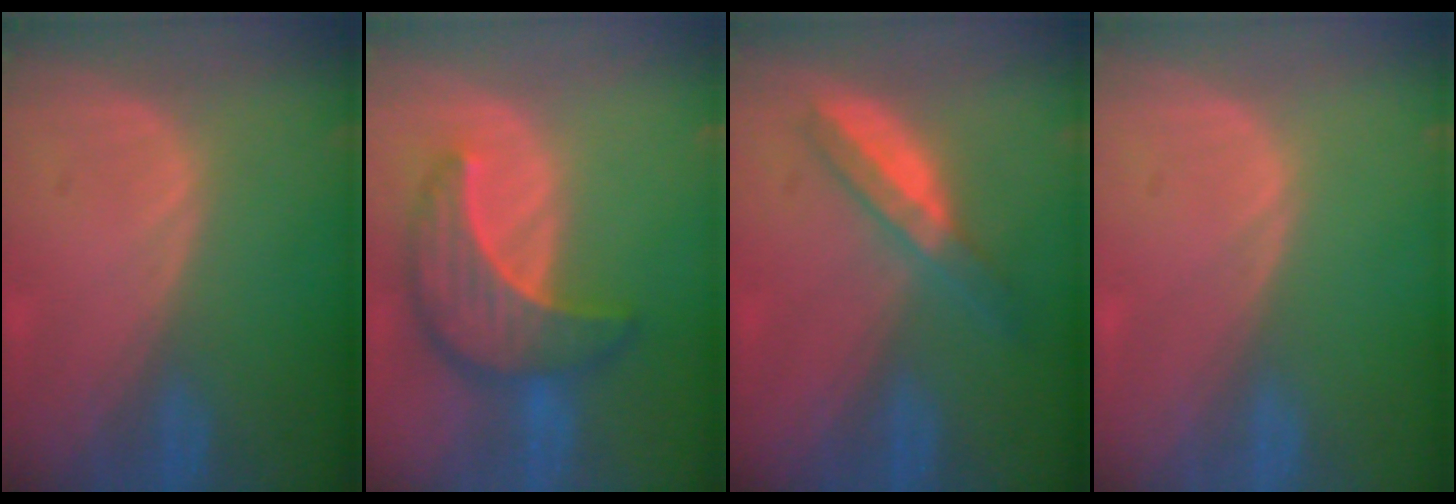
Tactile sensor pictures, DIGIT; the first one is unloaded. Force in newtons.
{"total": 8.9, "press": 8.9, "slide": 0.8}
{"total": 5.5, "press": 4.9, "slide": 2.5}
{"total": 0.0}